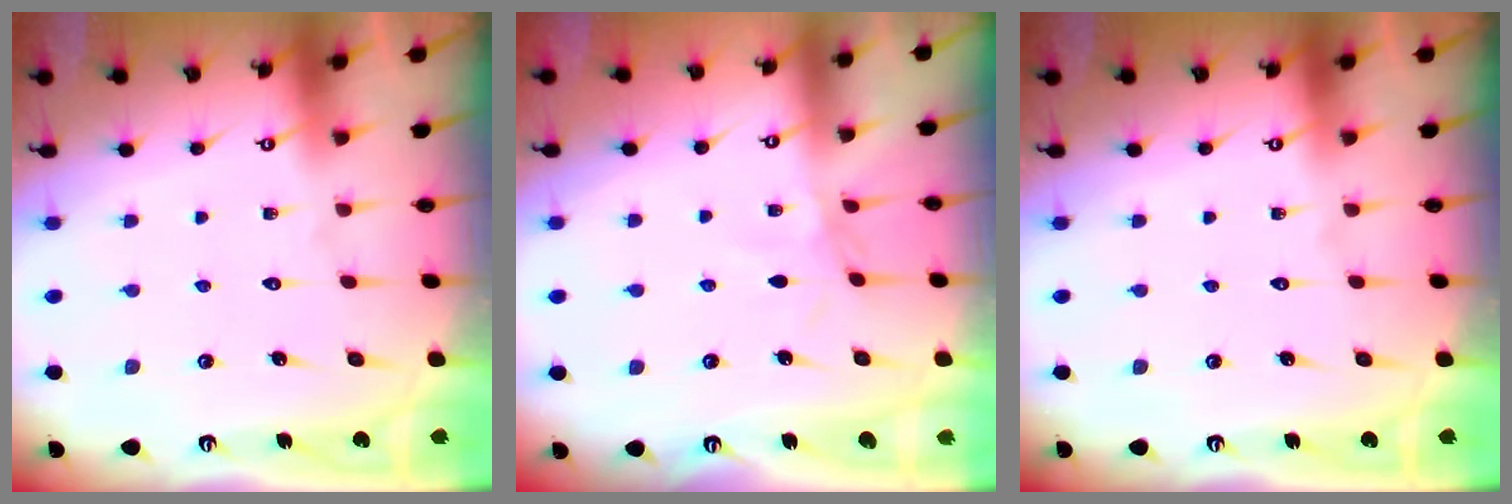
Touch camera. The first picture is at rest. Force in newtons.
{"total": 1.9, "press": 1.9, "slide": 0.5}
{"total": 0.0}